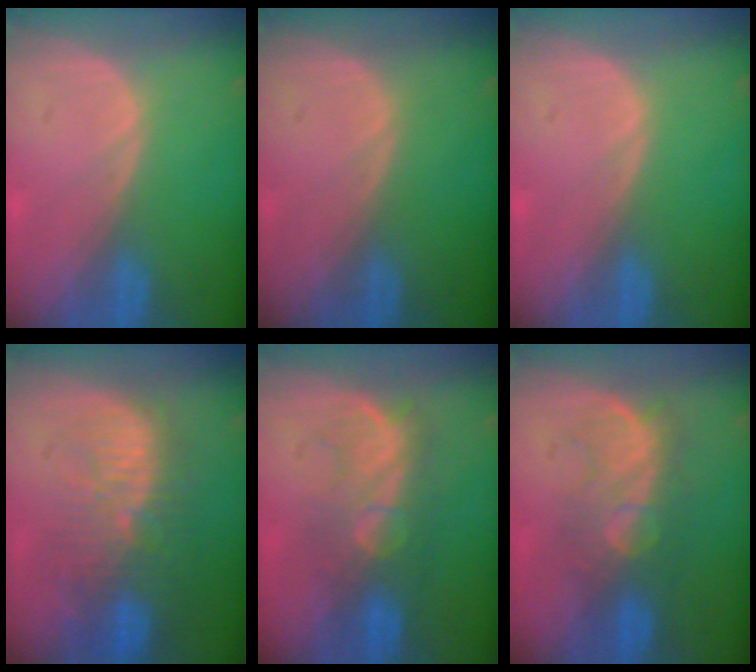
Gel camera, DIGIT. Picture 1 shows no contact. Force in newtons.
{"total": 0.0}
{"total": 0.0}
{"total": 11.3, "press": 9.9, "slide": 5.5}
{"total": 7.8, "press": 7.7, "slide": 1.3}
{"total": 8.1, "press": 7.9, "slide": 1.9}